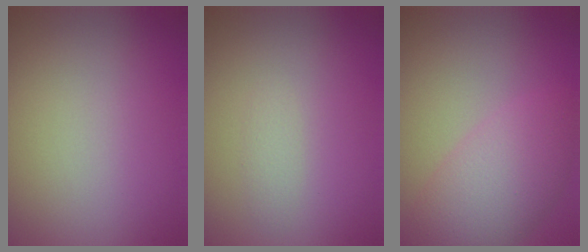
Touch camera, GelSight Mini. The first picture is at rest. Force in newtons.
{"total": 0.8, "press": 0.8, "slide": 0.0}
{"total": 5.3, "press": 5.3, "slide": 0.2}